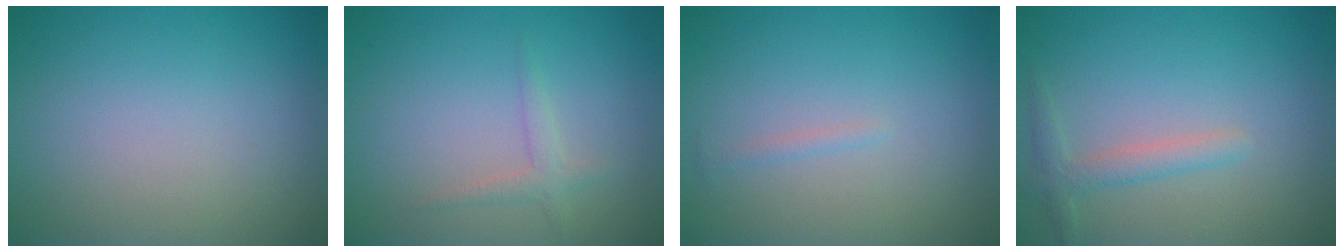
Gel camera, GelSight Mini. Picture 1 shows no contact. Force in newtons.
{"total": 1.4, "press": 1.4, "slide": 0.0}
{"total": 0.6, "press": 0.6, "slide": 0.0}
{"total": 2.0, "press": 2.0, "slide": 0.1}